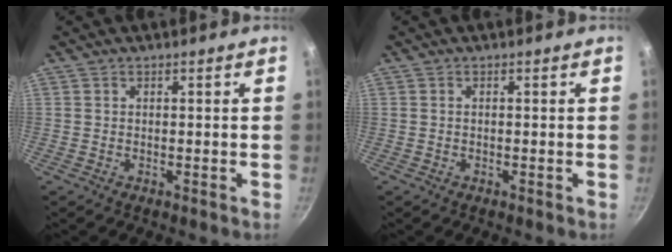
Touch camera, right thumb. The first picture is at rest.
{"total": 0.0}